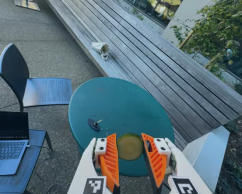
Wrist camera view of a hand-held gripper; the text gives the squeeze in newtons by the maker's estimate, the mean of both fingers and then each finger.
{"total": 12.1, "left": 12.6, "right": 11.5}